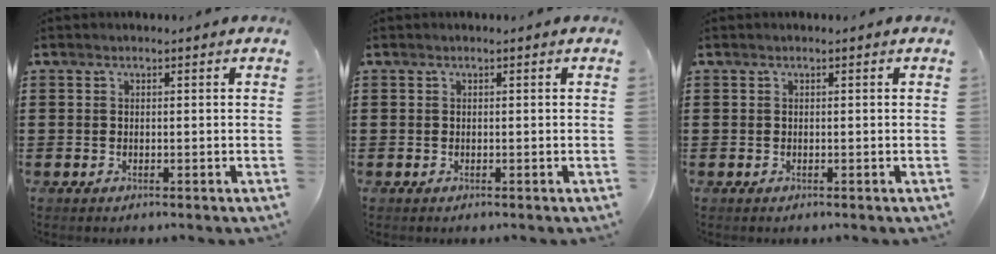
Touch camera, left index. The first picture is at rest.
{"total": 0.0}
{"total": 0.0}